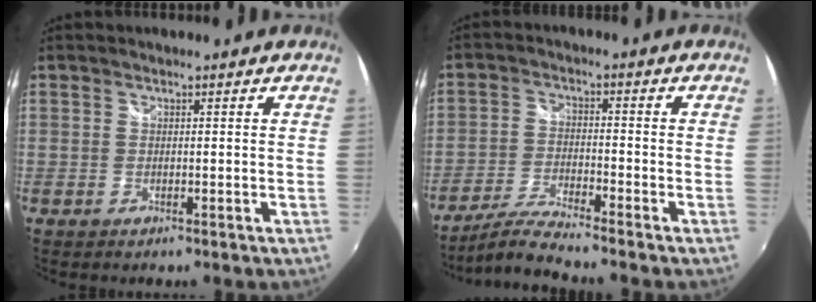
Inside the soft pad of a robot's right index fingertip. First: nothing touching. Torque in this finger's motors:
{"motor_torque": [0.16, -0.55, -0.09, -0.02]}